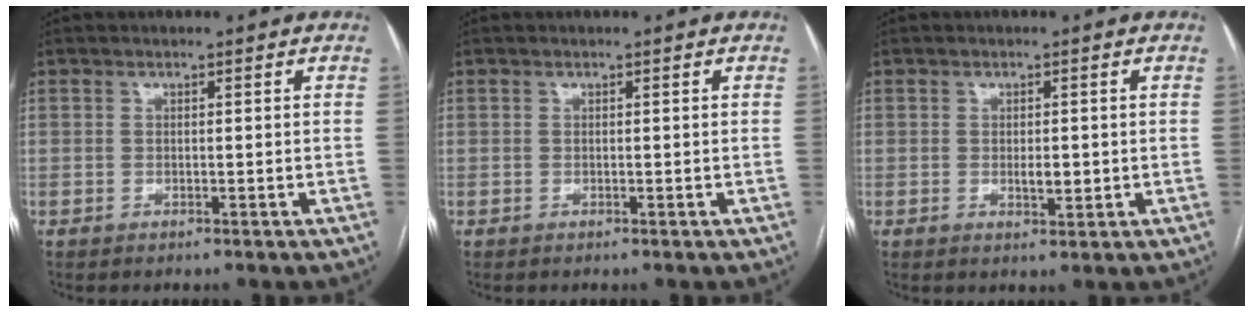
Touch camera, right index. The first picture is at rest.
{"total": 0.0}
{"total": 2.4, "force": [-0.2, 0.9, 2.2], "torque": [-0.037, -0.002, -0.001]}